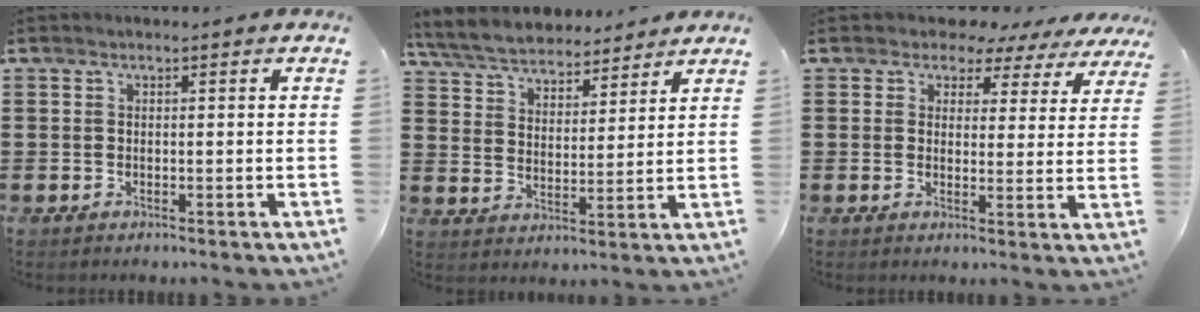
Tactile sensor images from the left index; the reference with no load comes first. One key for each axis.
{"total": 5.7, "fx": 5.6, "fy": 1.0, "fz": 1.0, "tx": -0.046, "ty": -0.028, "tz": 0.098}
{"total": 4.0, "fx": 3.4, "fy": 1.9, "fz": 0.6, "tx": -0.025, "ty": -0.014, "tz": 0.058}